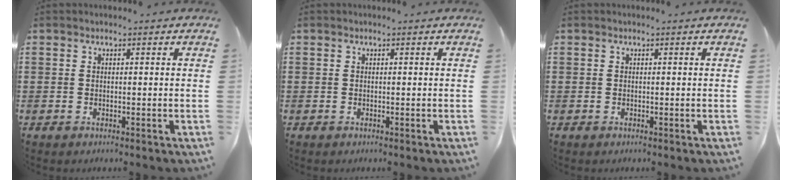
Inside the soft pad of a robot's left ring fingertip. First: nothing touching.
{"total": 0.0}
{"total": 0.0}